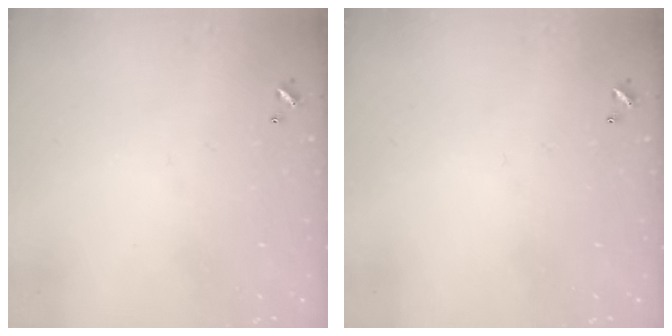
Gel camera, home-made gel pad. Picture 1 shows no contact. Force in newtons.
{"total": 0.0}